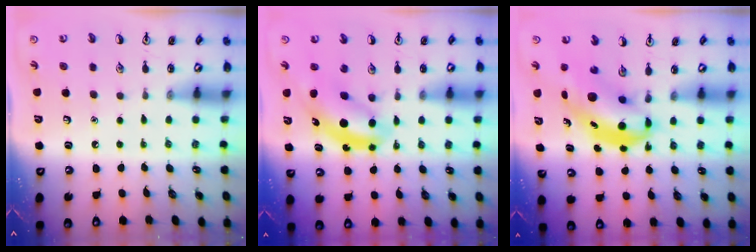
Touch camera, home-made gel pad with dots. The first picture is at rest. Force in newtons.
{"total": 5.6, "press": 5.5, "slide": 1.2}
{"total": 6.9, "press": 6.7, "slide": 1.4}